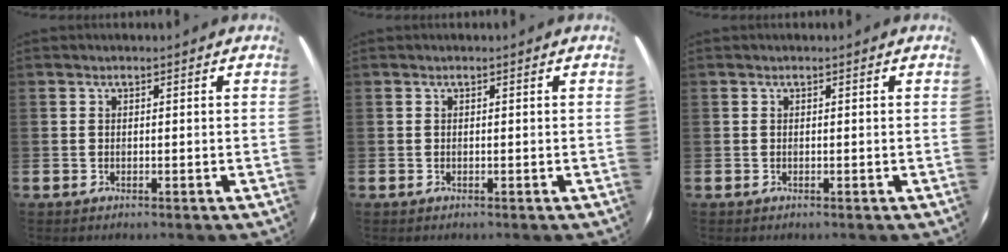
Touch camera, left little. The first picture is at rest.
{"total": 0.0}
{"total": 0.0}